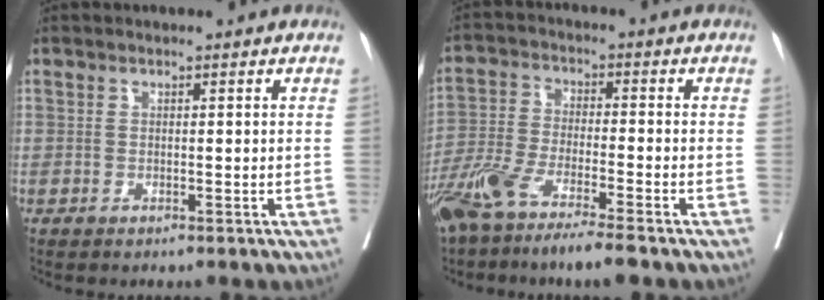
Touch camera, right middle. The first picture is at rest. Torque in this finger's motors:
{"motor_torque": [1.11, -1.03, 0.17, 0.09]}